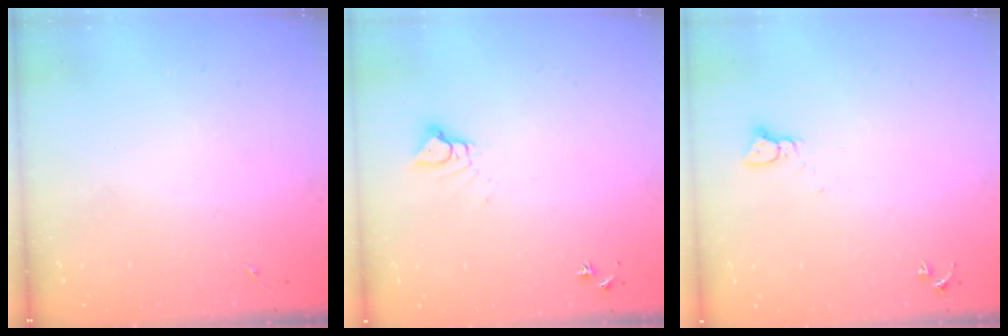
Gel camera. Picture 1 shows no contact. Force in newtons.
{"total": 4.2, "press": 4.2, "slide": 0.3}
{"total": 2.2, "press": 2.2, "slide": 0.2}